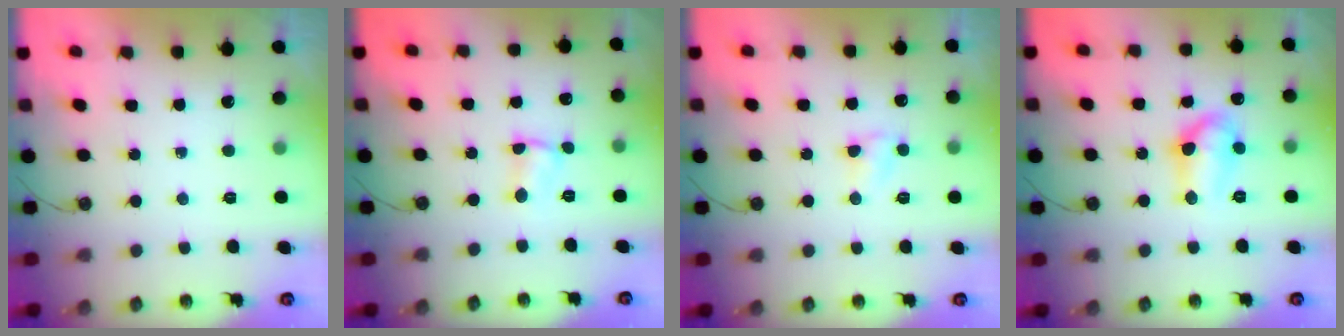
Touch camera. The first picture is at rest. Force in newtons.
{"total": 2.9, "press": 2.8, "slide": 0.3}
{"total": 3.7, "press": 3.6, "slide": 0.5}
{"total": 10.6, "press": 10.6, "slide": 0.9}